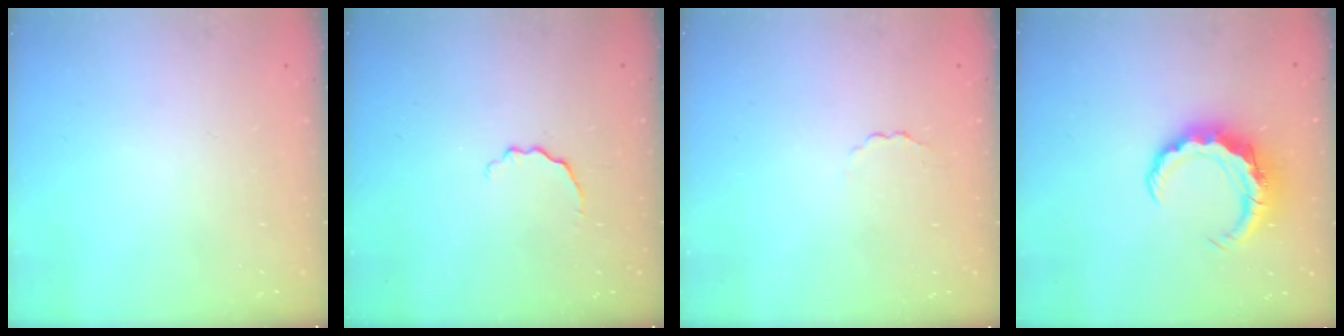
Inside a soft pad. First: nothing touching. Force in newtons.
{"total": 2.9, "press": 2.8, "slide": 0.8}
{"total": 1.7, "press": 1.6, "slide": 0.5}
{"total": 7.8, "press": 7.7, "slide": 1.0}